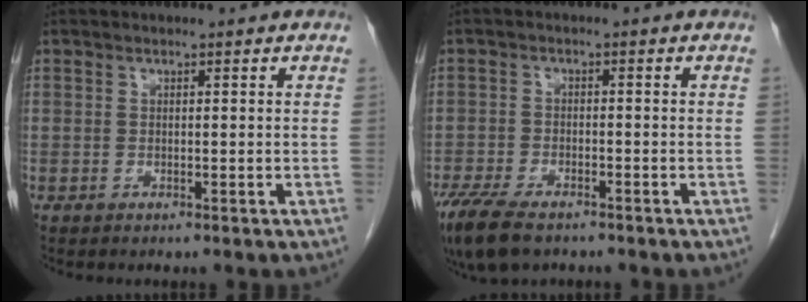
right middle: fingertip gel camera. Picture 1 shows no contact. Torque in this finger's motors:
{"motor_torque": [0.41, -0.38, 0.09, 0.09]}